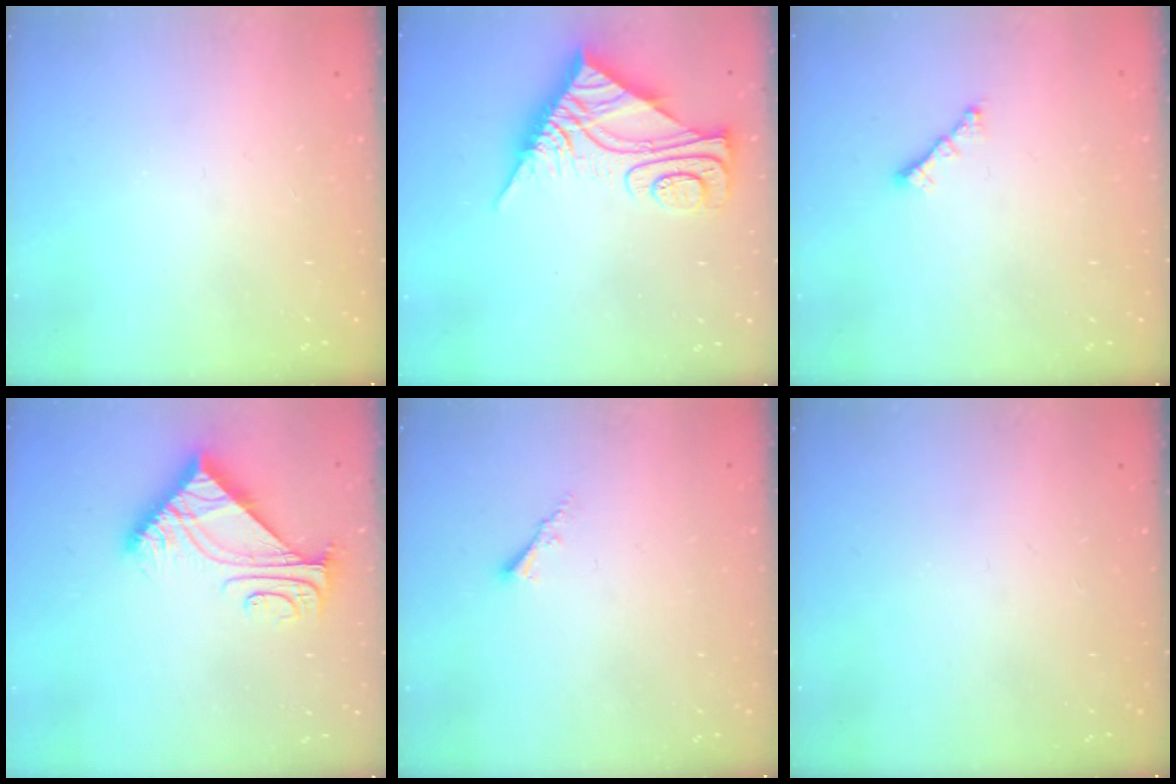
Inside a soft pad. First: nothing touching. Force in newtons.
{"total": 12.0, "press": 12.0, "slide": 1.0}
{"total": 1.5, "press": 1.4, "slide": 0.5}
{"total": 7.6, "press": 7.6, "slide": 0.6}
{"total": 2.1, "press": 2.1, "slide": 0.3}
{"total": 0.0}